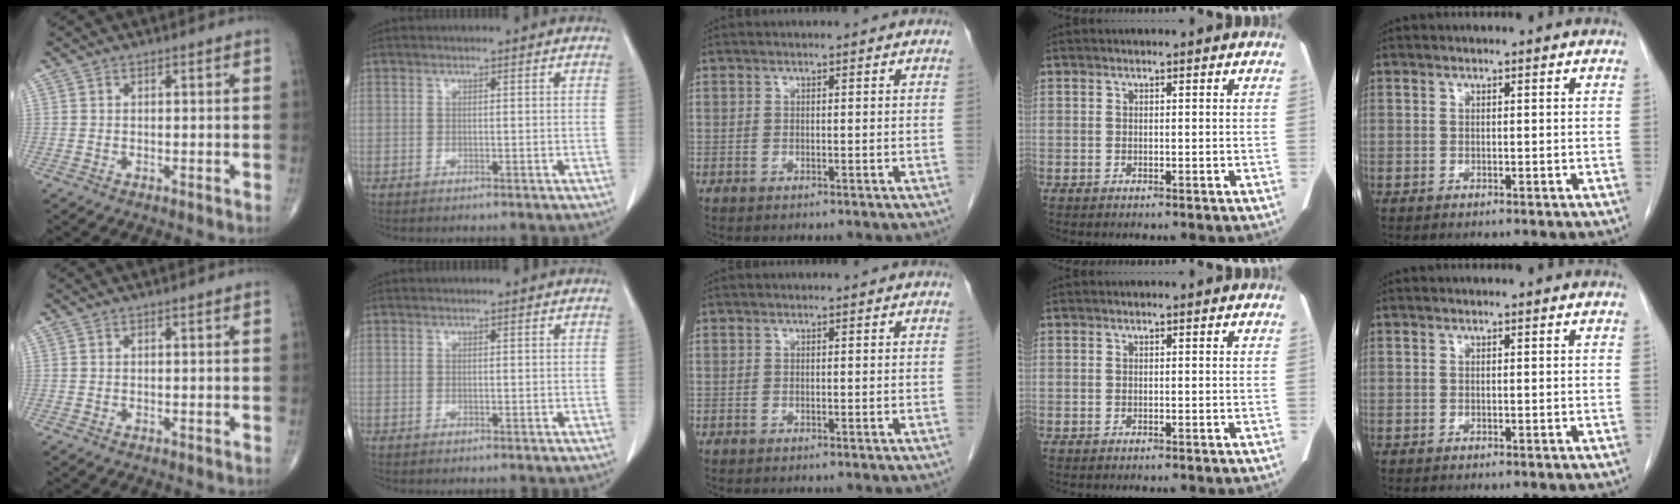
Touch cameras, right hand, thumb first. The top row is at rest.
{}